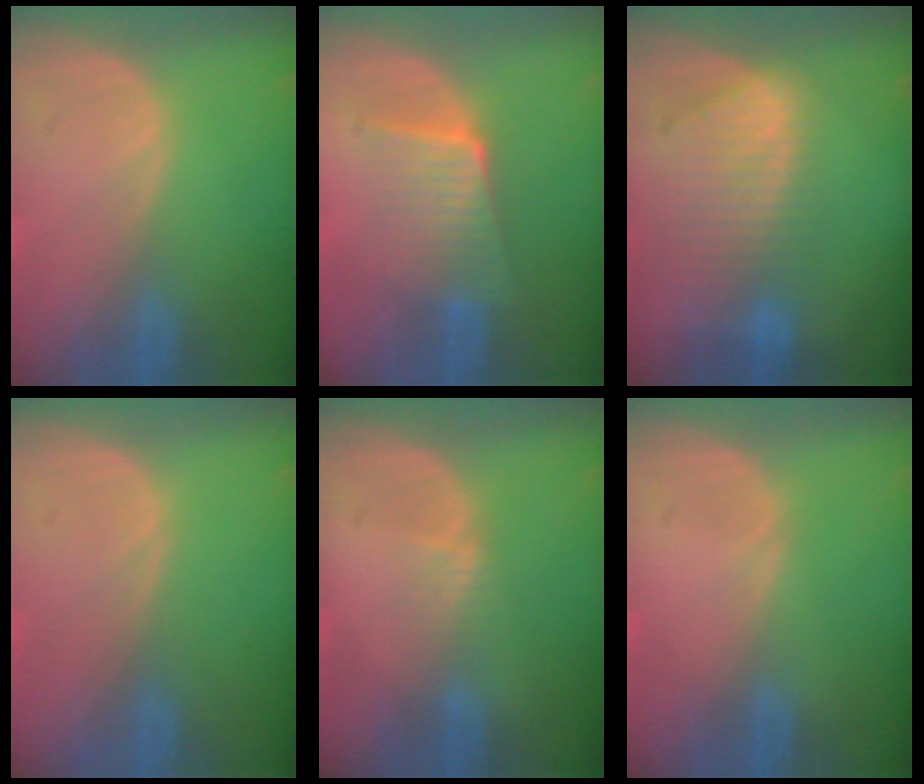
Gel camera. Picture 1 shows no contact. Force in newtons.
{"total": 6.7, "press": 5.9, "slide": 3.2}
{"total": 8.8, "press": 7.9, "slide": 4.0}
{"total": 0.0}
{"total": 1.6, "press": 1.6, "slide": 0.3}
{"total": 0.0}